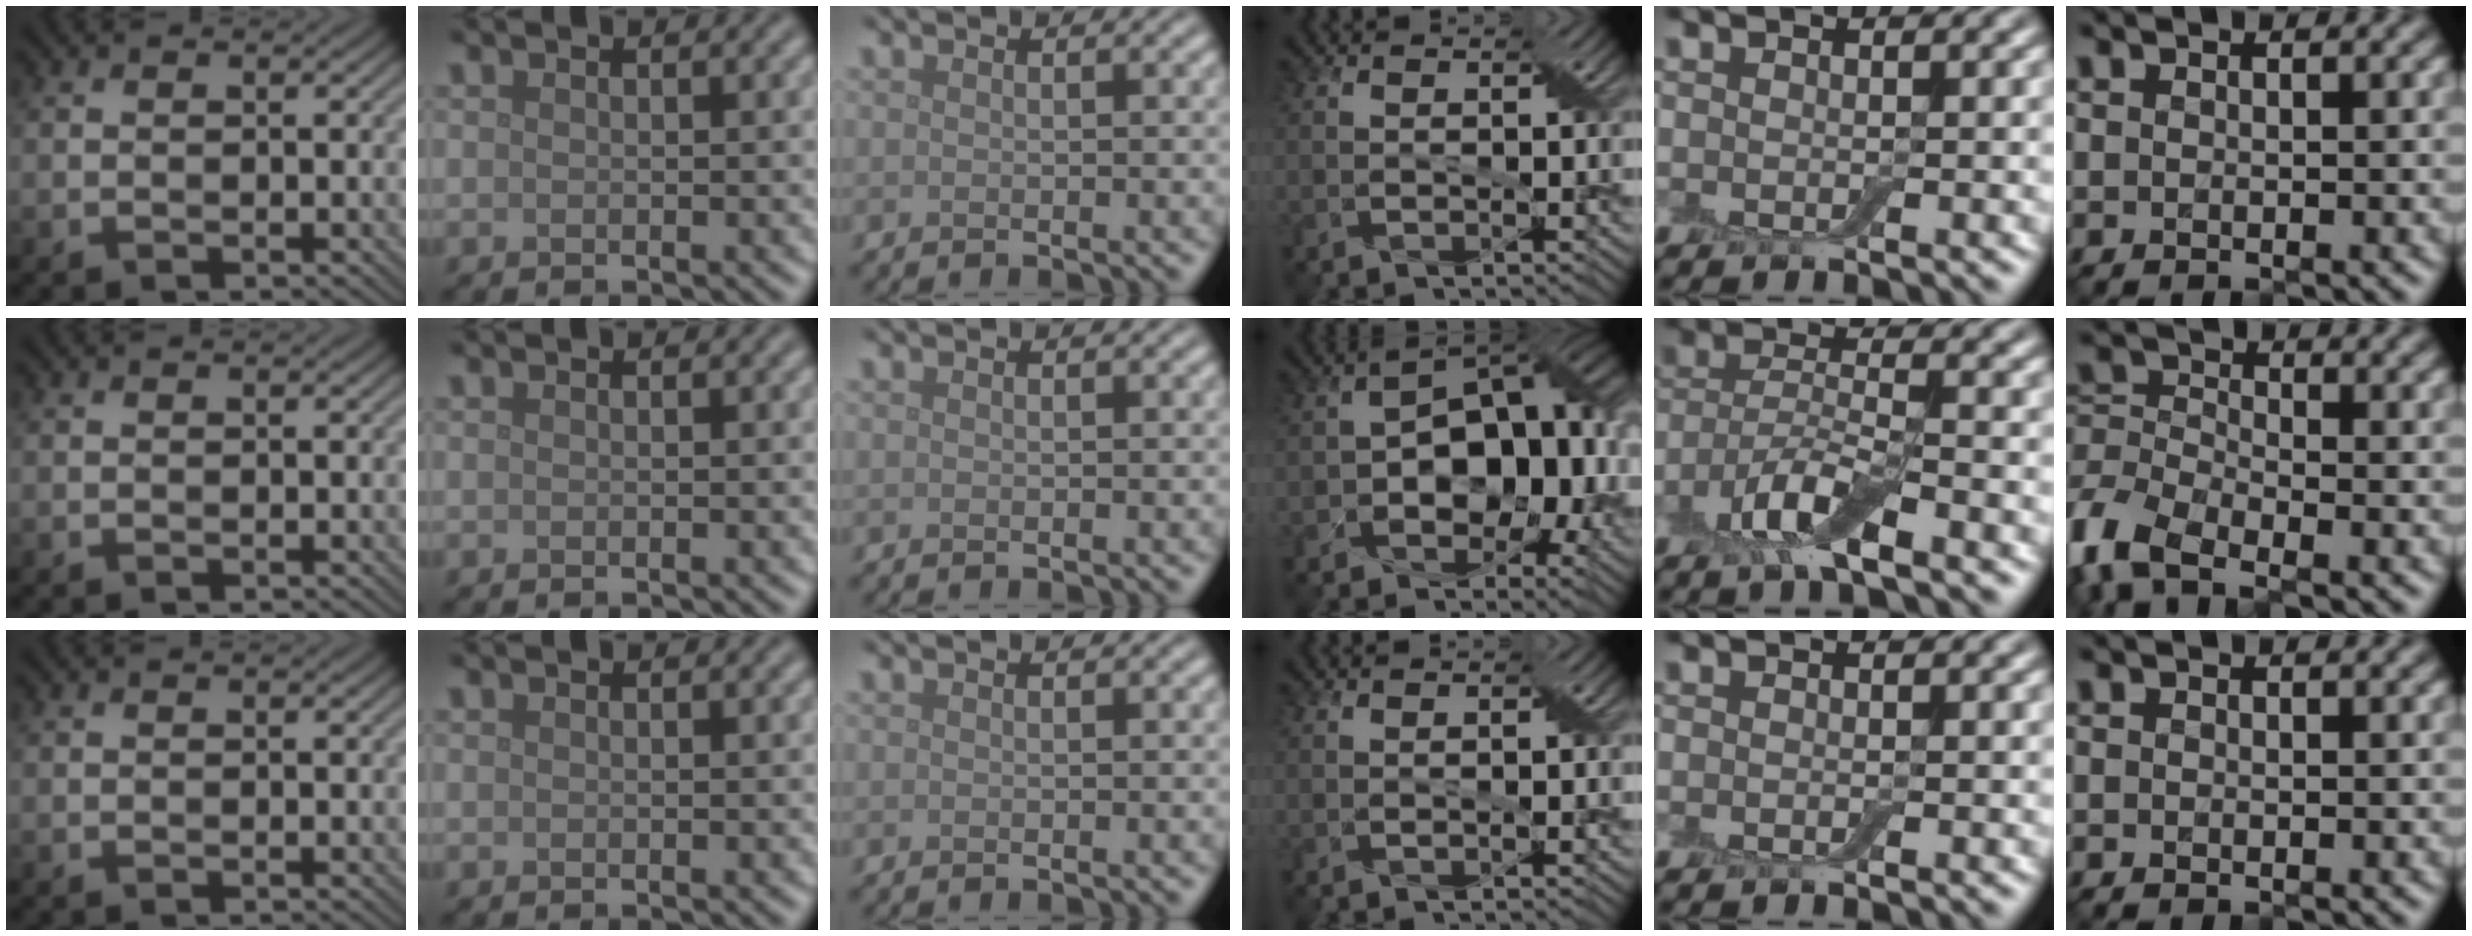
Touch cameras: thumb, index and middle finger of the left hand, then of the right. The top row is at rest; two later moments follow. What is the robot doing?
{"motion": "pour", "object": "bowl"}